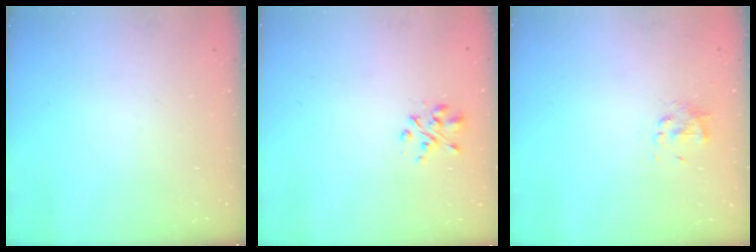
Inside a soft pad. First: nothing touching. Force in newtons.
{"total": 3.2, "press": 3.1, "slide": 0.8}
{"total": 2.8, "press": 2.7, "slide": 0.7}